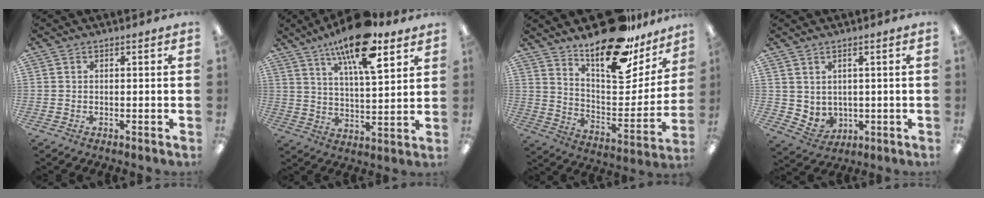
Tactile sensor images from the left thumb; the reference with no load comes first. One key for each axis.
{"total": 17.2, "fx": 11.2, "fy": 5.7, "fz": 11.8, "tx": -0.194, "ty": -0.050, "tz": 0.182}
{"total": 22.7, "fx": 17.4, "fy": 8.7, "fz": 11.7, "tx": -0.162, "ty": -0.119, "tz": 0.296}
{"total": 3.9, "fx": 1.7, "fy": 3.3, "fz": 1.4, "tx": -0.040, "ty": -0.011, "tz": 0.035}